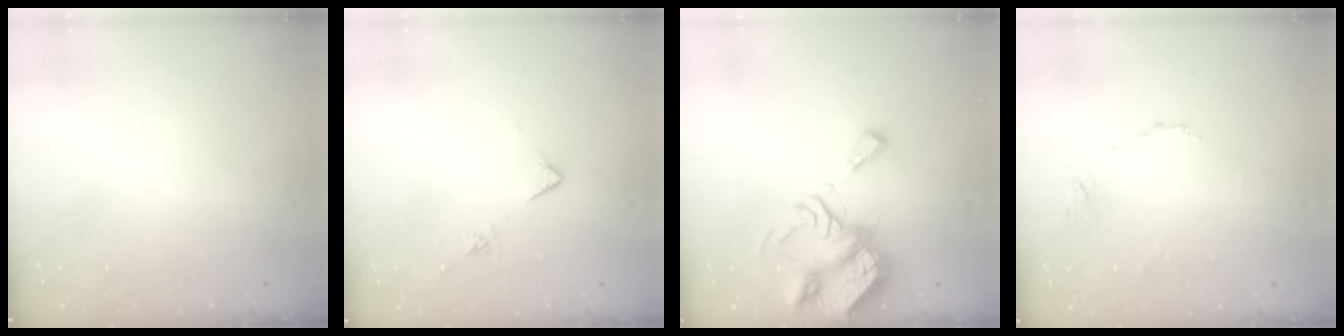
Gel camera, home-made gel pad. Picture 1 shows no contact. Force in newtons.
{"total": 6.1, "press": 6.0, "slide": 1.0}
{"total": 9.3, "press": 9.2, "slide": 1.2}
{"total": 2.7, "press": 2.6, "slide": 0.5}